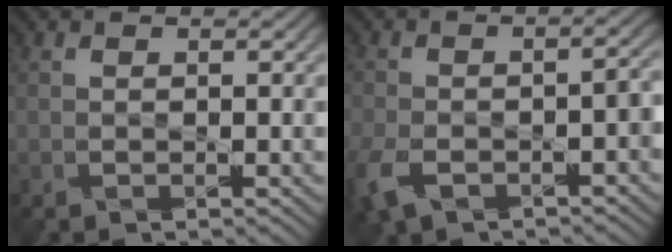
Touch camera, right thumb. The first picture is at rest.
{"total": 6.9, "force": [-3.9, 3.5, 4.5], "torque": [-0.094, -0.013, -0.070]}